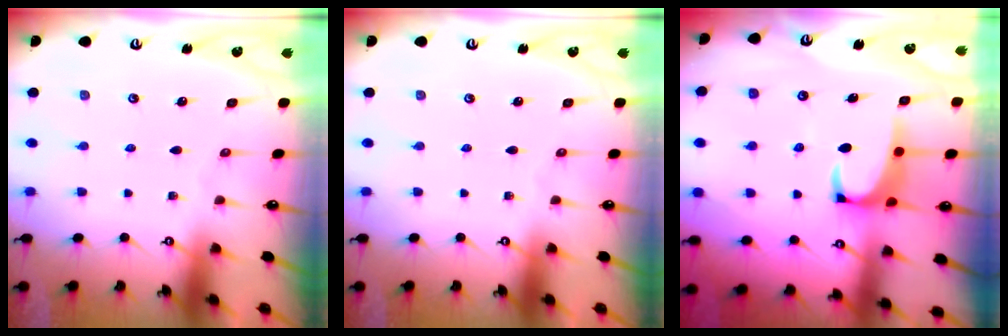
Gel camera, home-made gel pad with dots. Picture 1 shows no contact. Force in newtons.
{"total": 0.0}
{"total": 2.1, "press": 1.8, "slide": 0.9}